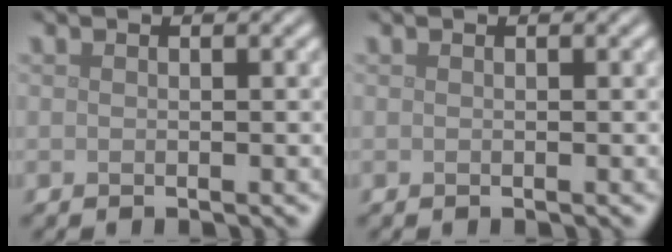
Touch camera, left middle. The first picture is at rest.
{"total": 0.0}